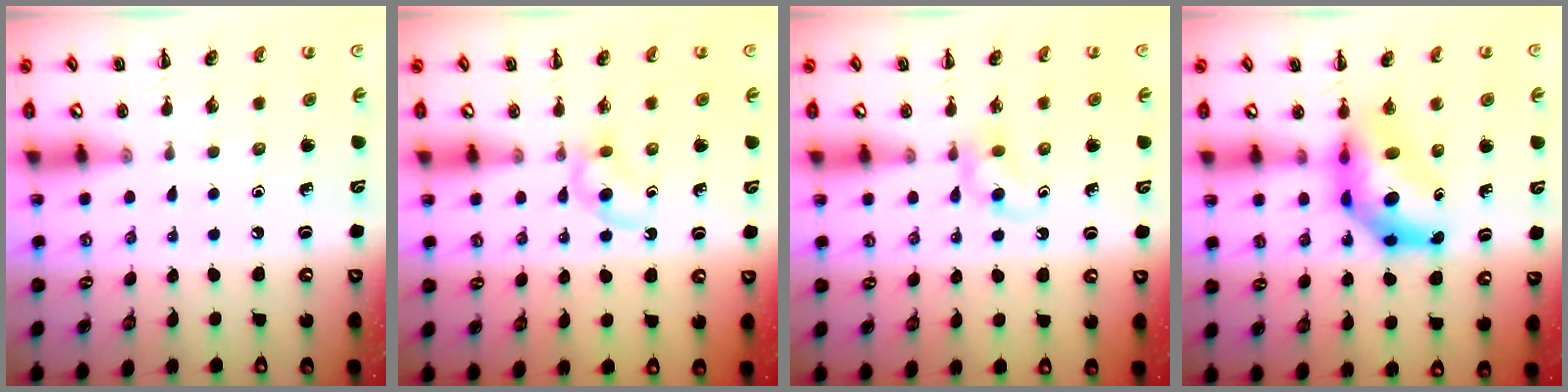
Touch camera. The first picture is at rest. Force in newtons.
{"total": 3.6, "press": 3.3, "slide": 1.6}
{"total": 2.5, "press": 2.3, "slide": 1.0}
{"total": 8.1, "press": 7.7, "slide": 2.5}